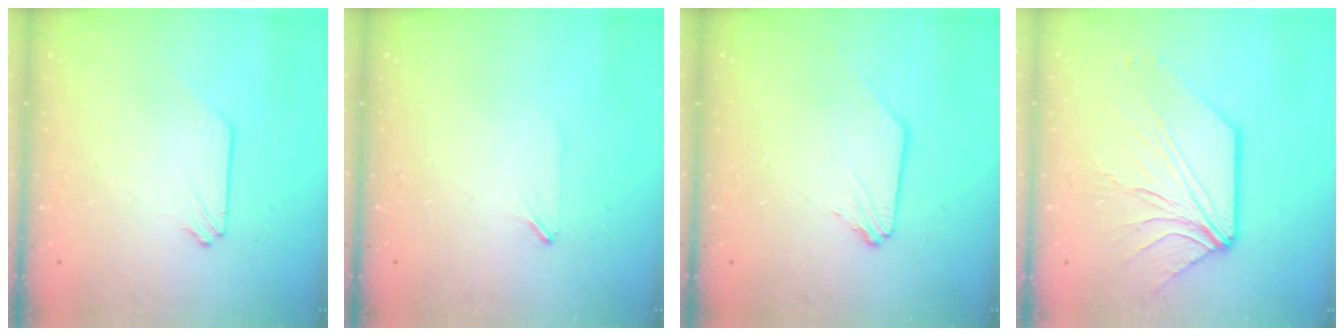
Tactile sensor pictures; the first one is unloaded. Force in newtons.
{"total": 0.7, "press": 0.6, "slide": 0.3}
{"total": 0.0}
{"total": 9.6, "press": 9.5, "slide": 1.7}